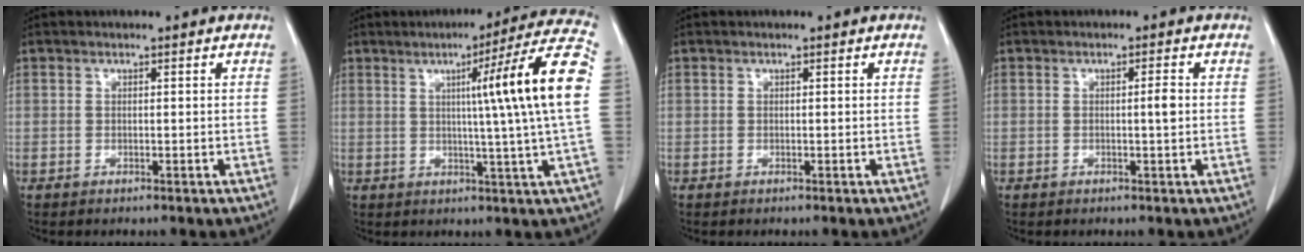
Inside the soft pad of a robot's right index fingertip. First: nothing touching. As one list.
[{"total": 15.0, "force": [1.9, -2.7, 14.7], "torque": [-0.196, 0.006, 0.022]}, {"total": 0.0}, {"total": 1.7, "force": [0.0, 0.0, 1.7], "torque": [-0.028, 0.001, -0.001]}]